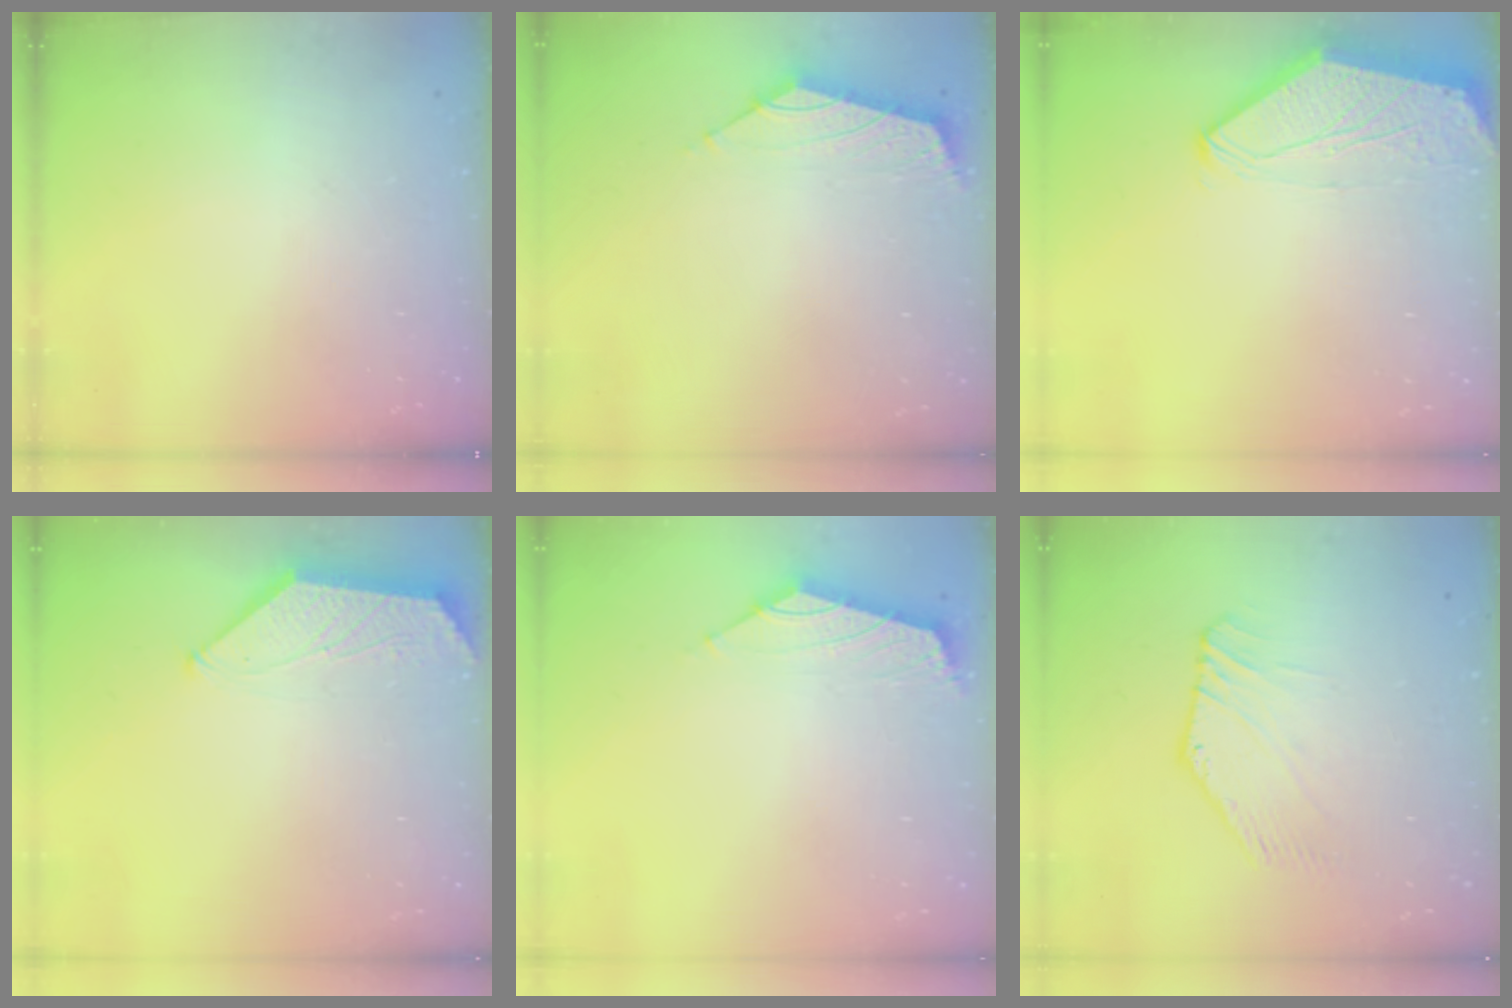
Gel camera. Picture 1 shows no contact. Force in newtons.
{"total": 1.6, "press": 1.5, "slide": 0.7}
{"total": 0.0}
{"total": 1.8, "press": 1.7, "slide": 0.3}
{"total": 1.7, "press": 1.5, "slide": 0.7}
{"total": 2.9, "press": 2.9, "slide": 0.1}